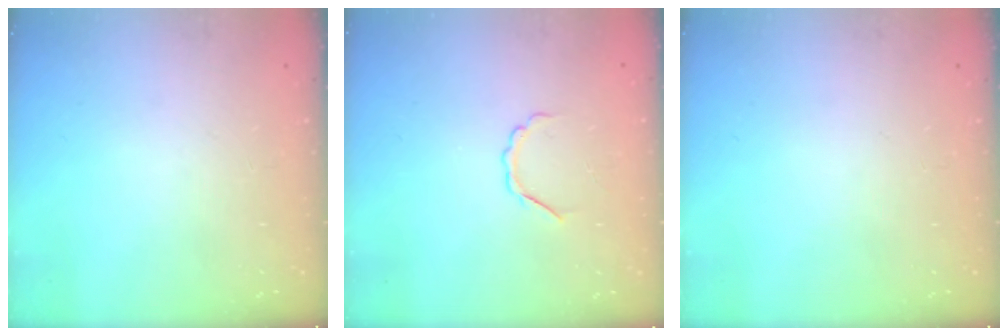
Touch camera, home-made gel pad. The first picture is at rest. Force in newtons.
{"total": 3.8, "press": 3.8, "slide": 0.8}
{"total": 0.0}